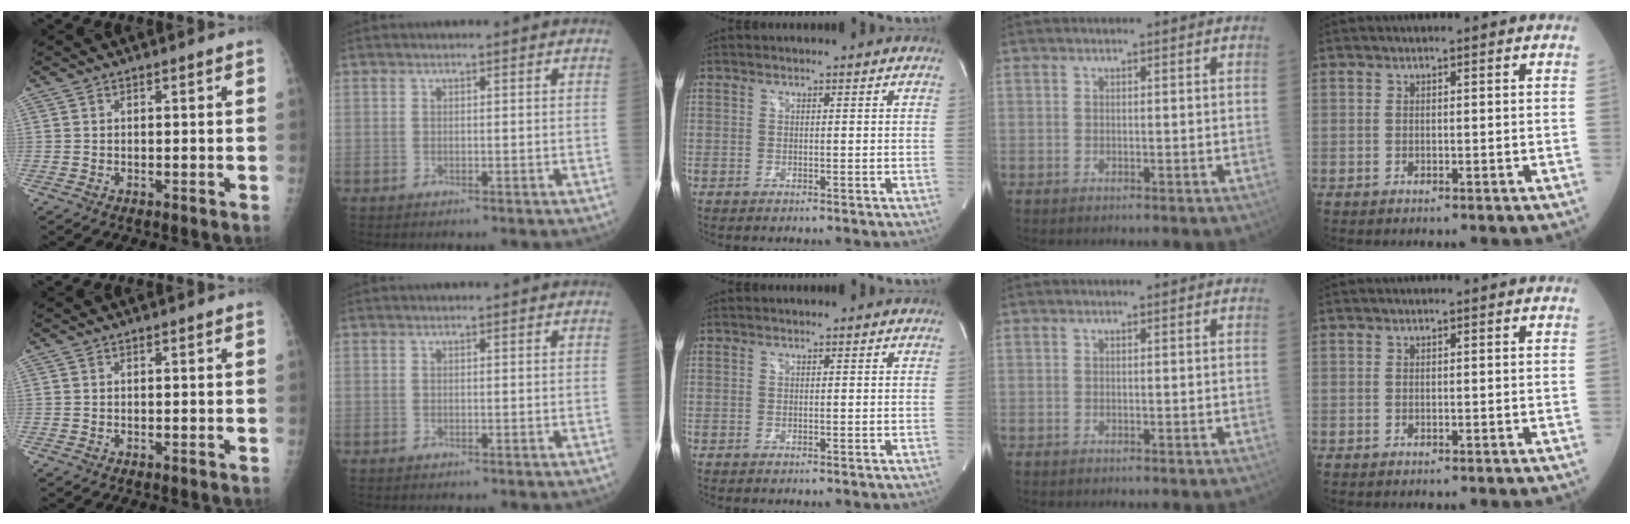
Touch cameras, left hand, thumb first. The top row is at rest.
{}